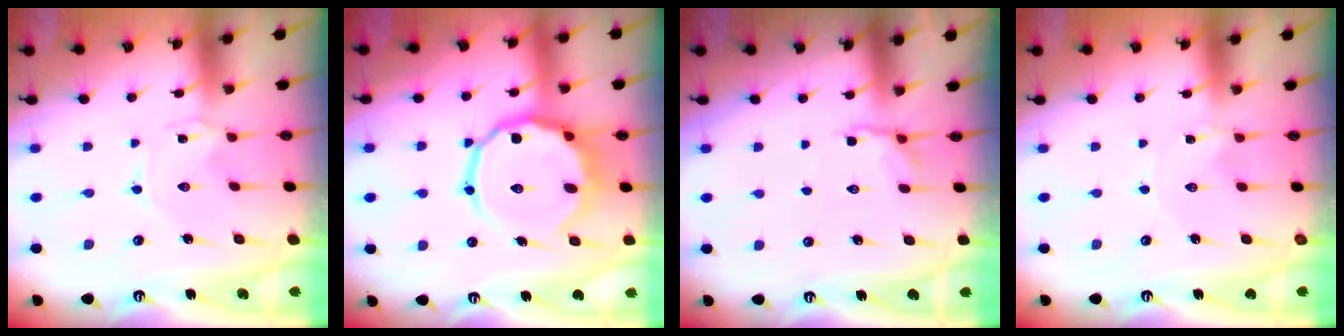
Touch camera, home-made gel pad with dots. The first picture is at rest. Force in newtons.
{"total": 14.4, "press": 14.3, "slide": 1.7}
{"total": 3.5, "press": 3.2, "slide": 1.5}
{"total": 0.0}